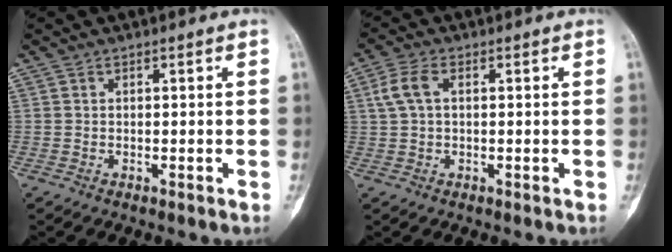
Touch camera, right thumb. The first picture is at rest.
{"total": 4.5, "force": [0.9, 2.6, 3.6], "torque": [-0.087, 0.012, 0.017]}